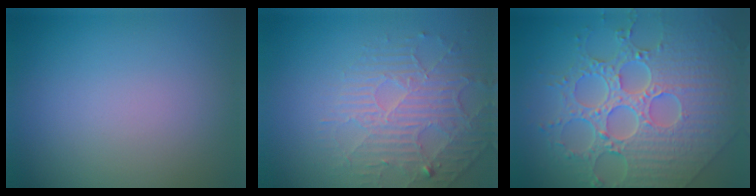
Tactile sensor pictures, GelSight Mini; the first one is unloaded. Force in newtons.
{"total": 4.7, "press": 3.4, "slide": 3.2}
{"total": 9.4, "press": 7.0, "slide": 6.3}